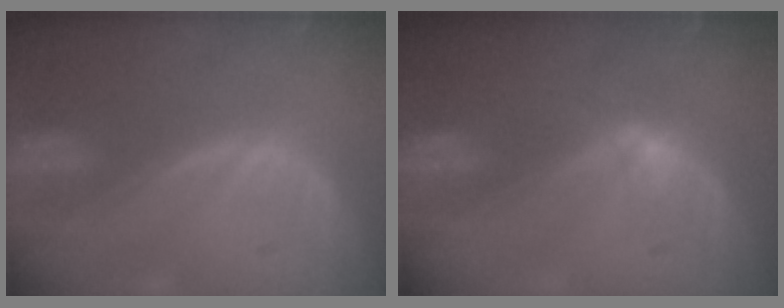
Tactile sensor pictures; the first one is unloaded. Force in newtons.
{"total": 2.3, "press": 1.9, "slide": 1.3}